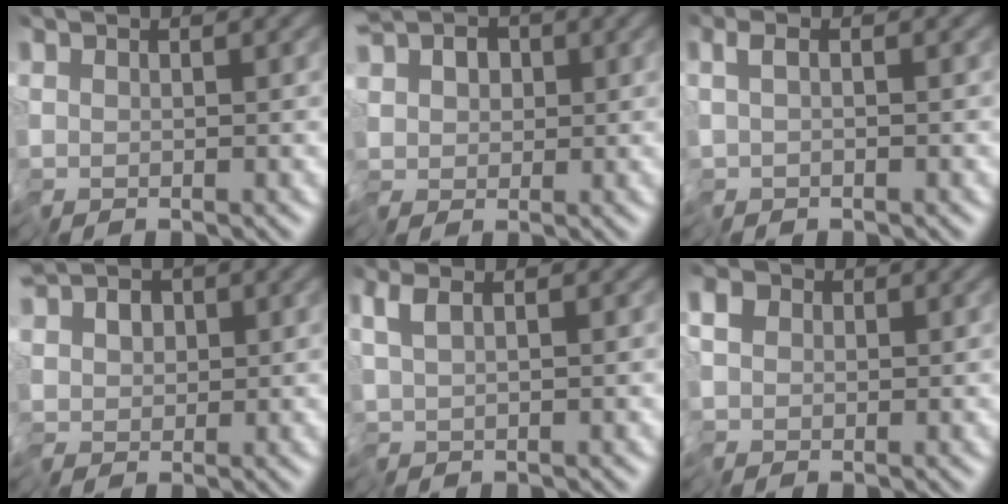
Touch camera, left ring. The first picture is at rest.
{"total": 3.6, "force": [-0.5, 2.4, 2.6], "torque": [-0.054, -0.004, -0.015]}
{"total": 0.7, "force": [-0.4, -0.4, 0.2], "torque": [-0.003, -0.007, -0.008]}
{"total": 2.9, "force": [-0.1, 1.8, 2.3], "torque": [-0.048, -0.002, -0.007]}
{"total": 0.8, "force": [0.0, -0.1, 0.8], "torque": [-0.016, -0.006, 0.003]}
{"total": 2.8, "force": [-0.1, 2.3, 1.6], "torque": [-0.035, 0.010, -0.010]}